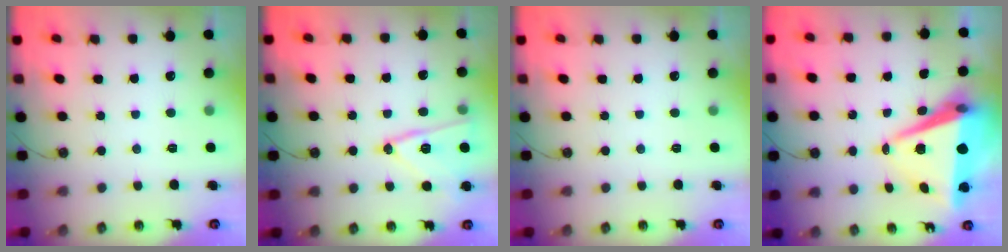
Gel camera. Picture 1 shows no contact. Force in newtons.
{"total": 14.0, "press": 13.9, "slide": 1.4}
{"total": 0.0}
{"total": 11.4, "press": 10.6, "slide": 4.1}